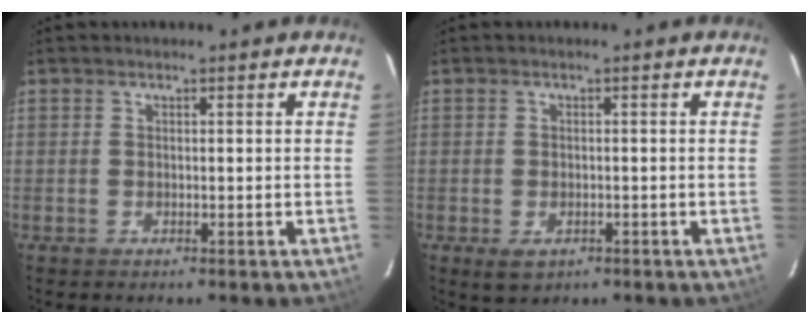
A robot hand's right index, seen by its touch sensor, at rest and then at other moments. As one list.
[{"total": 3.7, "force": [-1.7, 2.4, 2.3], "torque": [-0.045, -0.009, -0.022]}]